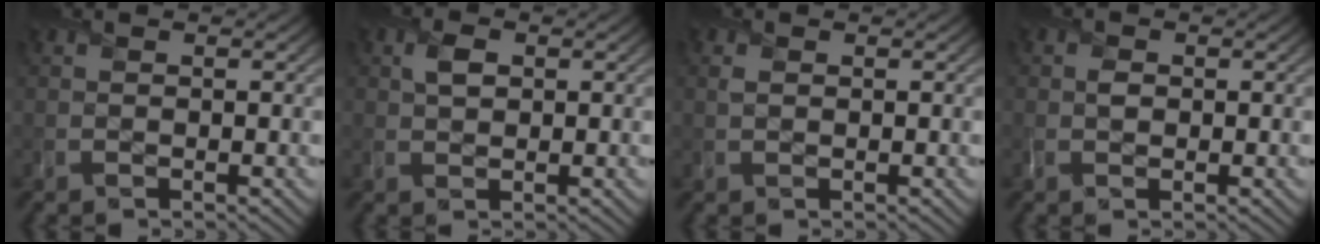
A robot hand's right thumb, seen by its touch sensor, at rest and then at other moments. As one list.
[{"total": 1.9, "force": [0.8, 1.3, 1.2], "torque": [-0.027, 0.002, 0.012]}, {"total": 0.7, "force": [0.4, 0.4, 0.4], "torque": [-0.011, 0.000, 0.006]}, {"total": 0.8, "force": [0.4, 0.7, 0.1], "torque": [0.002, -0.001, 0.005]}]